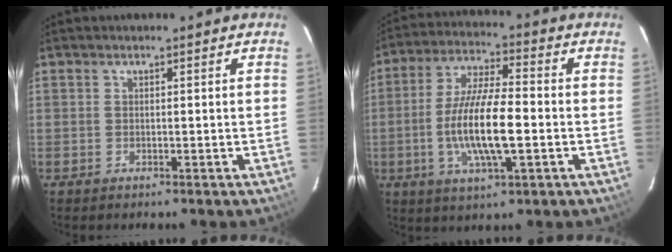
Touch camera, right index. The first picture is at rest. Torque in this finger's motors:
{"motor_torque": [1.38, -0.68, 0.59, 0.21]}